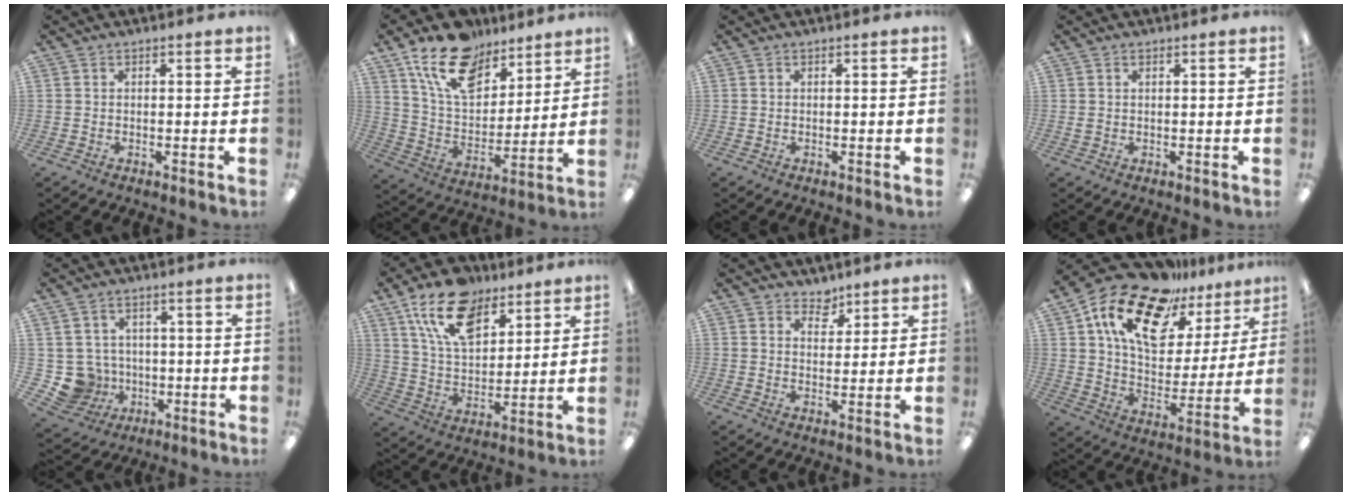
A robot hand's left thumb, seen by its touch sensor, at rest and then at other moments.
{"total": 17.4, "force": [11.9, 9.4, 8.6], "torque": [-0.157, -0.054, 0.218]}
{"total": 0.0}
{"total": 0.6, "force": [0.0, 0.4, 0.4], "torque": [-0.008, 0.002, 0.000]}
{"total": 7.3, "force": [-0.8, 7.2, 1.1], "torque": [-0.059, -0.001, -0.003]}
{"total": 15.8, "force": [9.6, 8.9, 8.8], "torque": [-0.163, -0.031, 0.179]}
{"total": 4.0, "force": [3.4, 2.0, 0.4], "torque": [0.005, -0.026, 0.060]}
{"total": 20.3, "force": [13.6, 10.3, 10.9], "torque": [-0.201, -0.081, 0.242]}